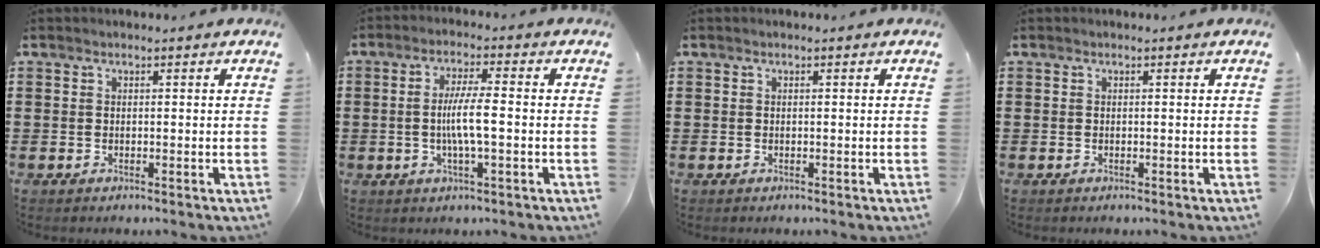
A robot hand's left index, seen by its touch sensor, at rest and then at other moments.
{"total": 6.0, "force": [-0.7, 0.7, 5.9], "torque": [-0.110, -0.003, -0.017]}
{"total": 0.0}
{"total": 0.0}